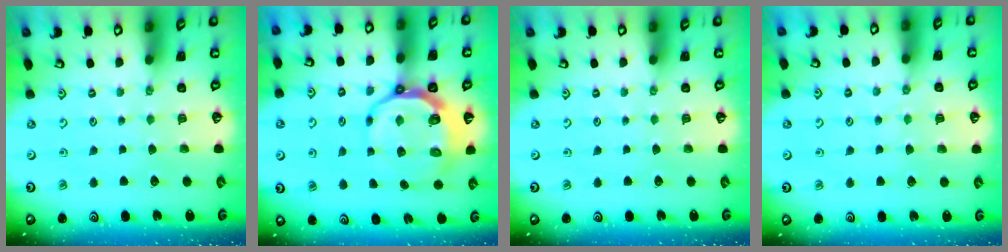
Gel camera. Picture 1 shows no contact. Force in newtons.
{"total": 10.0, "press": 9.1, "slide": 4.0}
{"total": 0.0}
{"total": 3.9, "press": 3.8, "slide": 0.6}